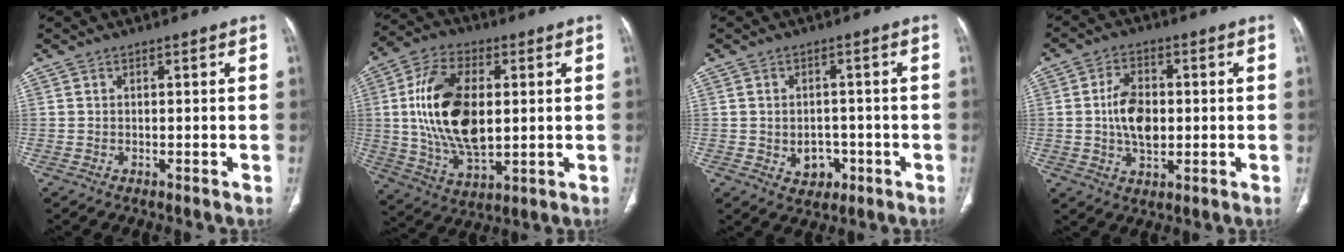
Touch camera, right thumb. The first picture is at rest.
{"total": 18.5, "force": [1.9, 10.1, 15.3], "torque": [-0.287, -0.005, 0.040]}
{"total": 5.1, "force": [-1.5, 4.0, 2.7], "torque": [-0.017, 0.012, -0.010]}
{"total": 8.6, "force": [0.0, 5.4, 6.6], "torque": [-0.107, 0.004, 0.000]}